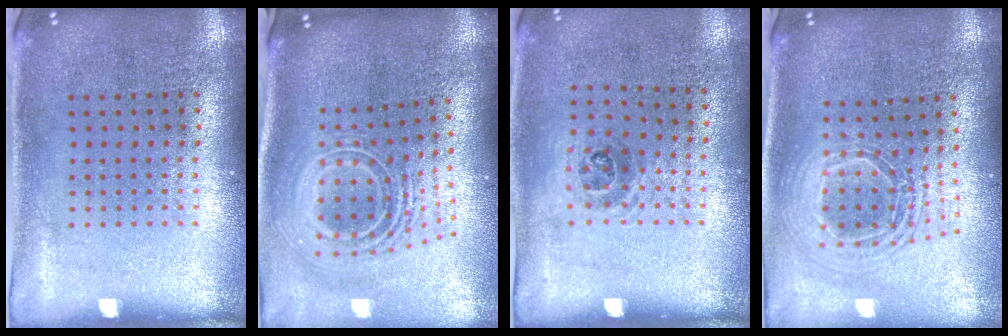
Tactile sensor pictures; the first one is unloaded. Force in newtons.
{"total": 2.8, "press": 1.9, "slide": 2.1}
{"total": 1.0, "press": 0.6, "slide": 0.7}
{"total": 2.0, "press": 1.6, "slide": 1.2}